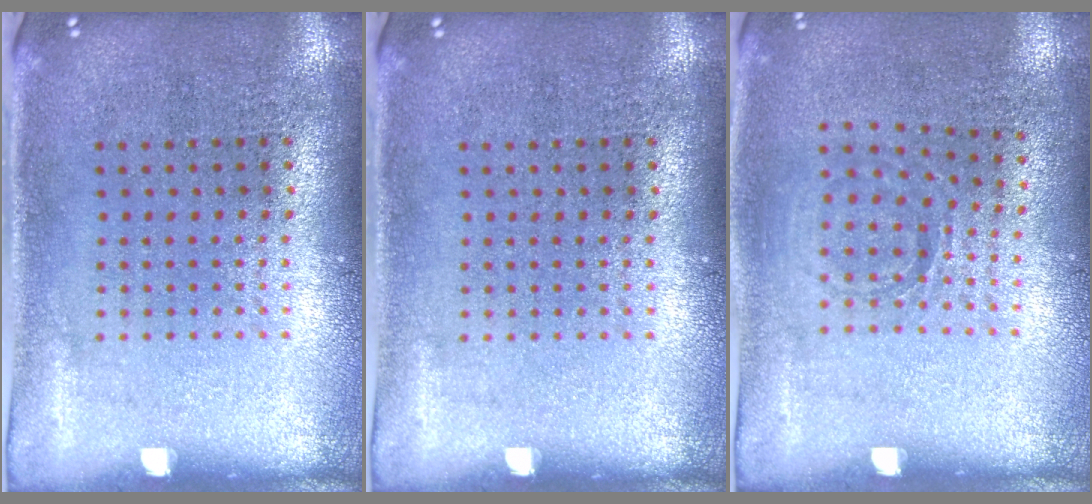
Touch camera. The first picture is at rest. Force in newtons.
{"total": 0.0}
{"total": 0.9, "press": 0.8, "slide": 0.3}